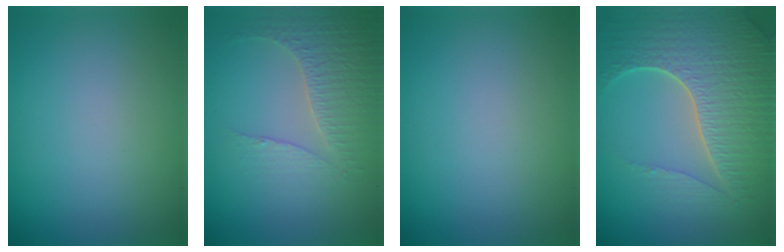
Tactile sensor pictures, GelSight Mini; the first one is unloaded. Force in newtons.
{"total": 3.6, "press": 2.8, "slide": 2.3}
{"total": 0.0}
{"total": 7.6, "press": 5.6, "slide": 5.1}